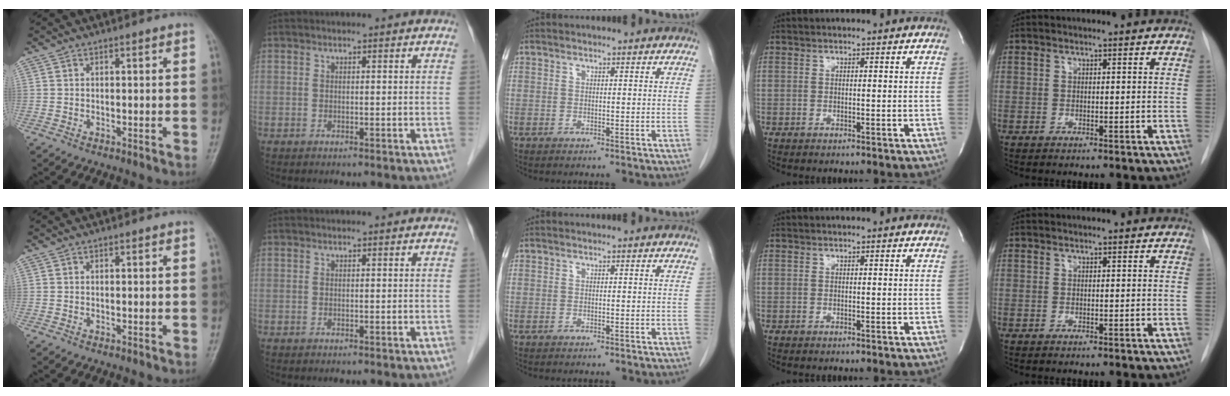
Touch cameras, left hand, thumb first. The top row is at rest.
{}